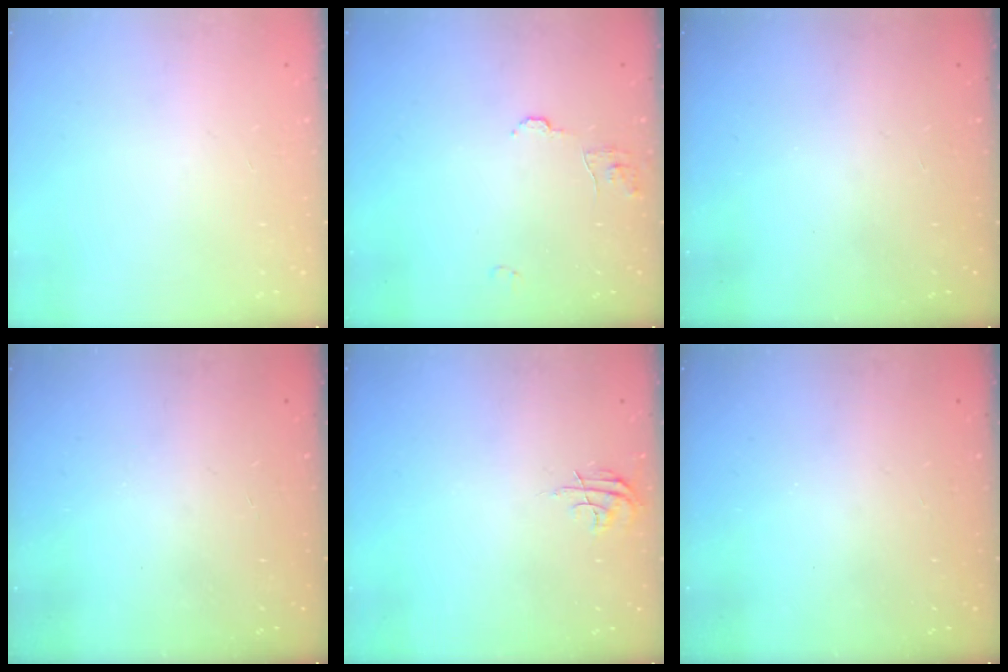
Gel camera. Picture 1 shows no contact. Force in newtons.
{"total": 8.0, "press": 8.0, "slide": 0.6}
{"total": 0.0}
{"total": 0.0}
{"total": 4.8, "press": 4.8, "slide": 0.4}
{"total": 0.0}